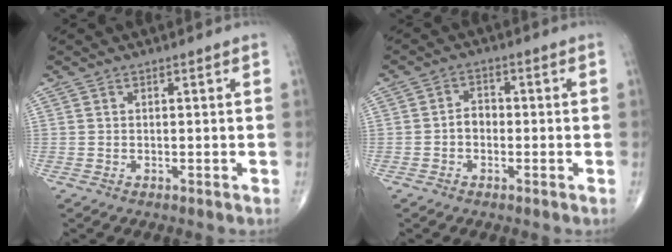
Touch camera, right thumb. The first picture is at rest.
{"total": 2.9, "force": [-0.8, 2.2, 1.7], "torque": [-0.015, 0.014, -0.022]}